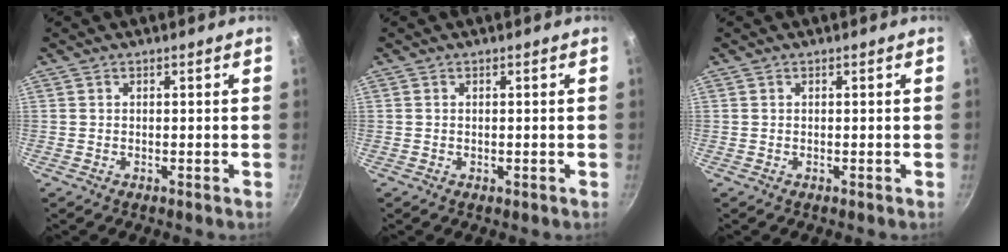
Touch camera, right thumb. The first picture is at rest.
{"total": 0.0}
{"total": 0.0}